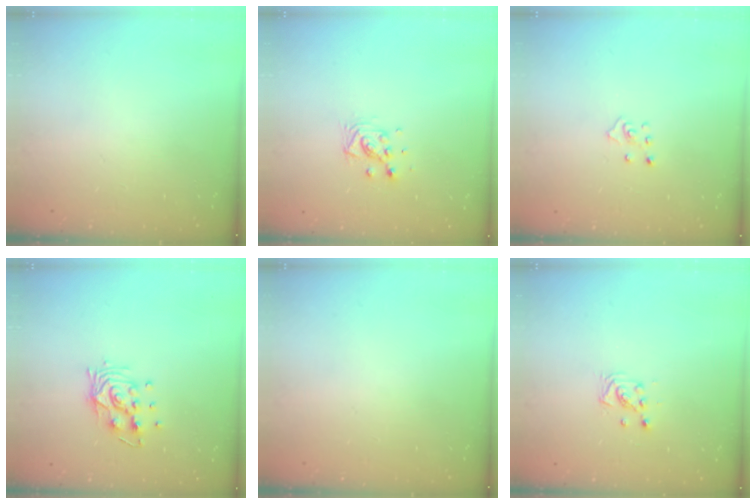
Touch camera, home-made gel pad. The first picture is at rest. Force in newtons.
{"total": 6.7, "press": 6.3, "slide": 2.3}
{"total": 3.7, "press": 3.6, "slide": 0.4}
{"total": 8.9, "press": 8.9, "slide": 0.7}
{"total": 0.0}
{"total": 2.9, "press": 2.9, "slide": 0.3}